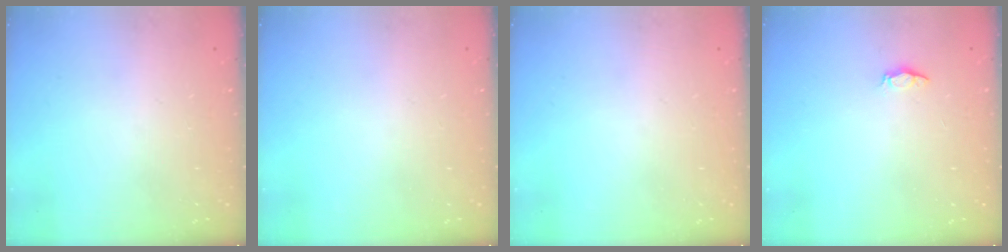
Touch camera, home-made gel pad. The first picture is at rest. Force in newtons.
{"total": 0.0}
{"total": 0.0}
{"total": 2.5, "press": 2.5, "slide": 0.3}